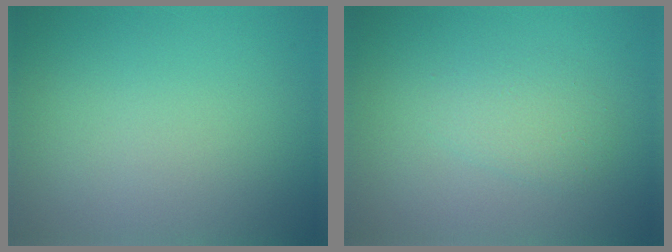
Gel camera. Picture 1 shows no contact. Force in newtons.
{"total": 1.8, "press": 1.8, "slide": 0.1}